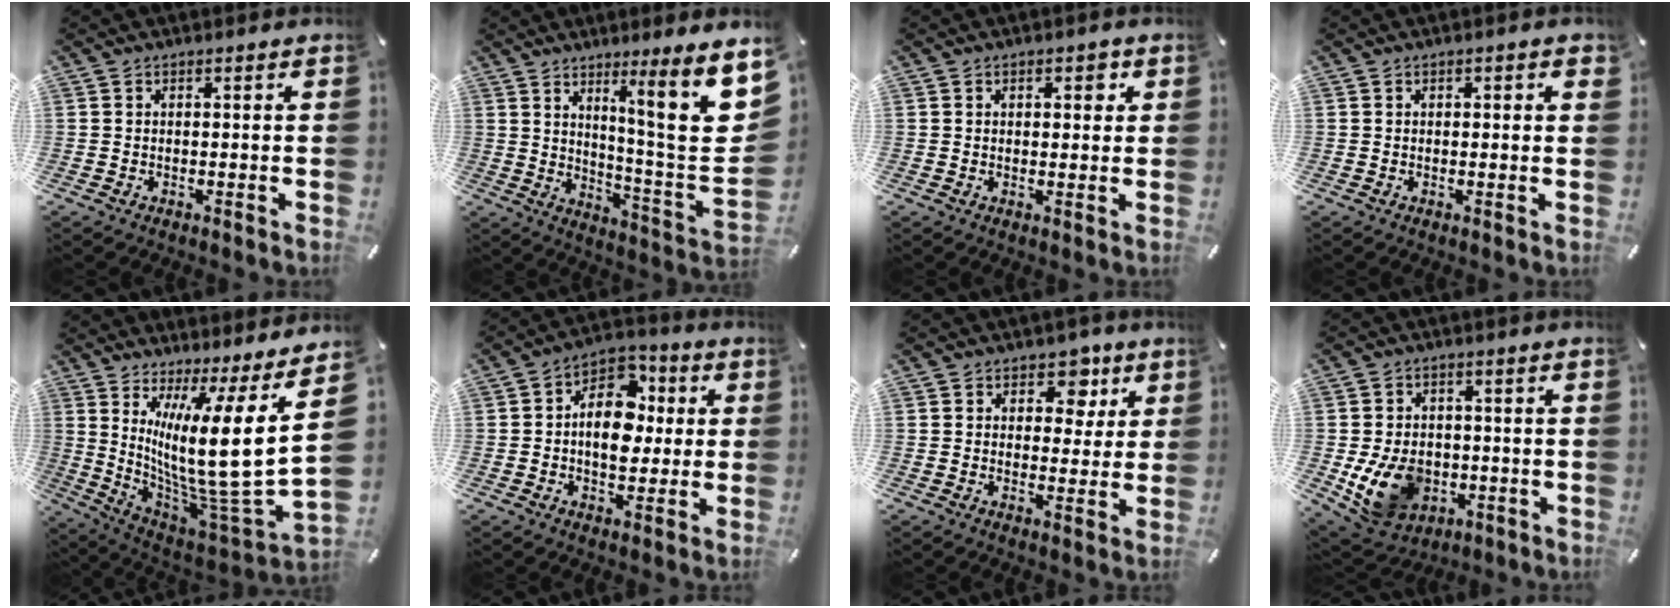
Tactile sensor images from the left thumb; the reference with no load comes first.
{"total": 17.4, "force": [8.6, 1.5, 15.0], "torque": [-0.218, -0.079, 0.119]}
{"total": 2.7, "force": [0.9, 1.7, 2.0], "torque": [-0.018, -0.001, 0.007]}
{"total": 1.0, "force": [0.2, 0.4, 0.8], "torque": [-0.008, 0.000, 0.001]}
{"total": 20.8, "force": [6.3, 3.3, 19.5], "torque": [-0.346, -0.092, 0.100]}
{"total": 11.9, "force": [0.0, 9.2, 7.6], "torque": [-0.137, -0.001, -0.001]}
{"total": 7.1, "force": [3.0, 5.6, 3.1], "torque": [-0.025, -0.014, 0.047]}
{"total": 12.6, "force": [-3.1, 9.6, 7.5], "torque": [-0.160, 0.008, -0.051]}